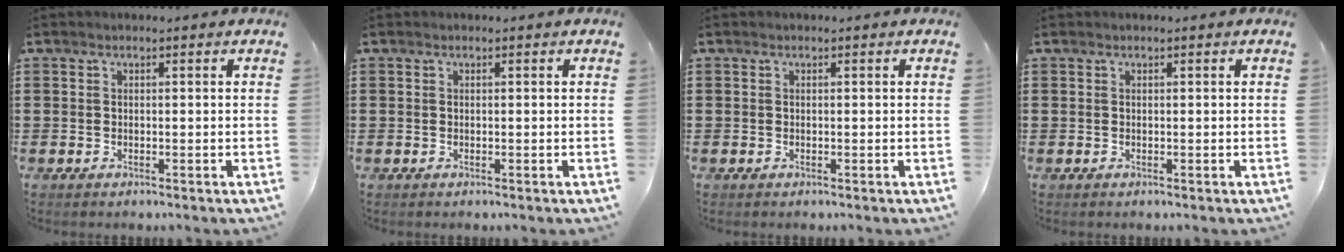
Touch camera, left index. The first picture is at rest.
{"total": 0.0}
{"total": 0.0}
{"total": 0.0}